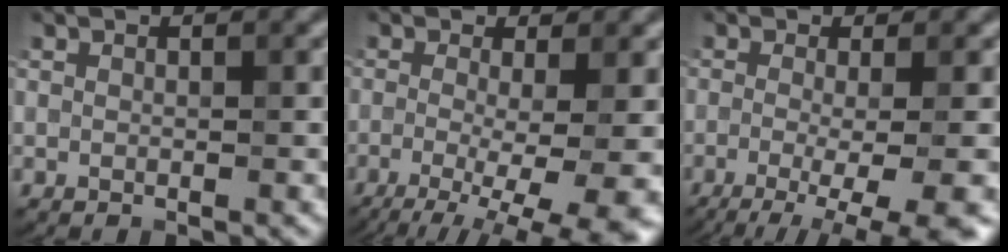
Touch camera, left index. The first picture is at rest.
{"total": 10.2, "force": [-2.7, 3.7, 9.1], "torque": [-0.122, -0.017, -0.034]}
{"total": 8.8, "force": [-3.0, 3.0, 7.7], "torque": [-0.079, -0.005, -0.042]}